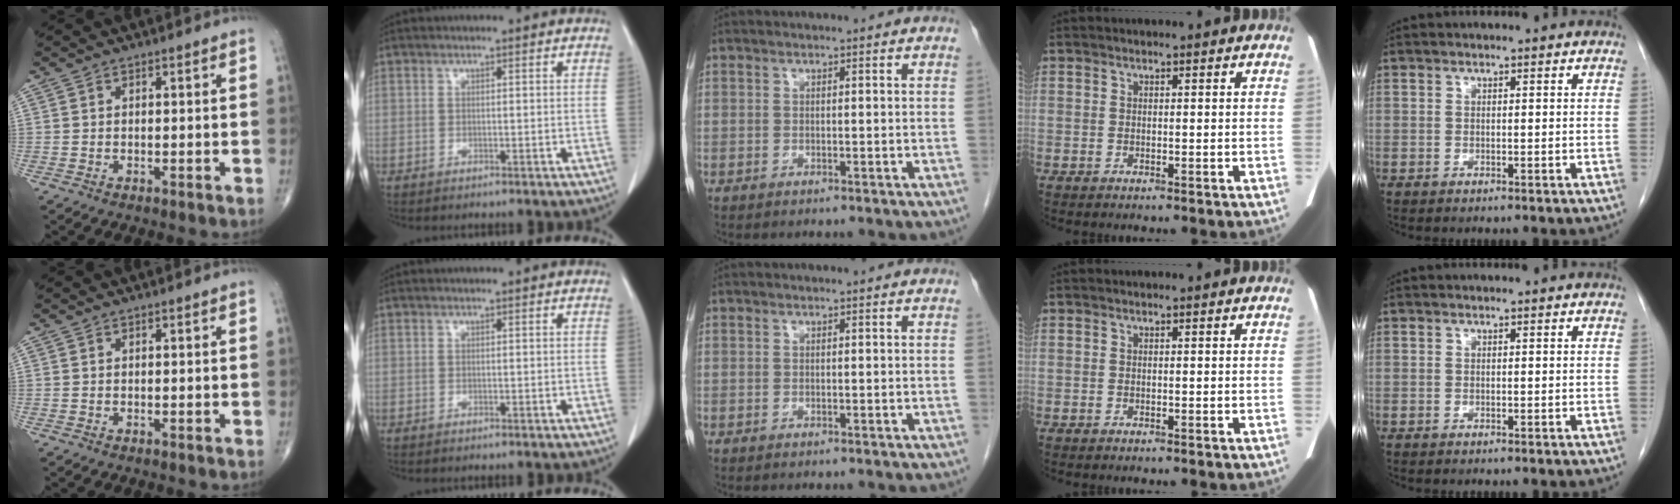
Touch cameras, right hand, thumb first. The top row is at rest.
{}